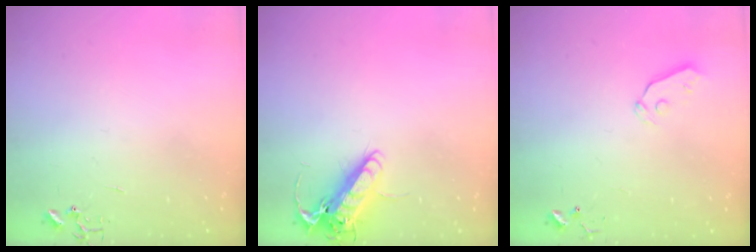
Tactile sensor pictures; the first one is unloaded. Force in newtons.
{"total": 13.8, "press": 13.6, "slide": 2.3}
{"total": 4.0, "press": 3.9, "slide": 0.8}